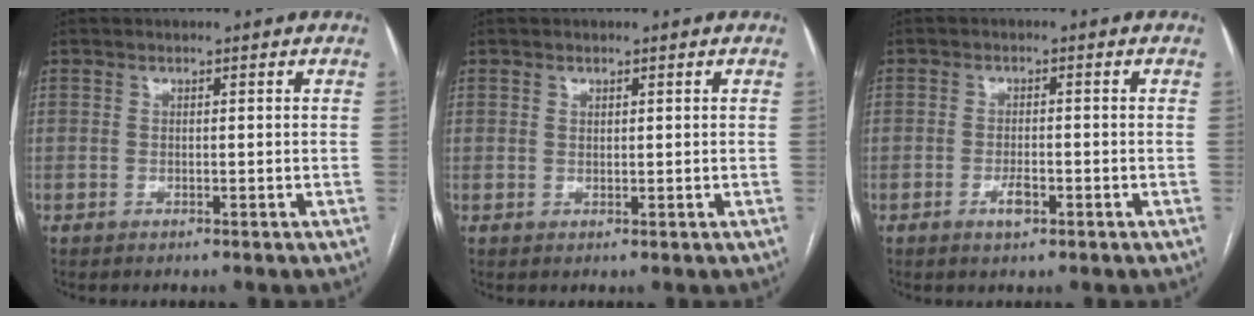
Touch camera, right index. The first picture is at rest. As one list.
[{"total": 0.8, "force": [0.5, 0.5, 0.3], "torque": [-0.003, -0.003, 0.007]}, {"total": 2.8, "force": [-1.3, 1.0, 2.3], "torque": [-0.042, 0.001, -0.020]}]